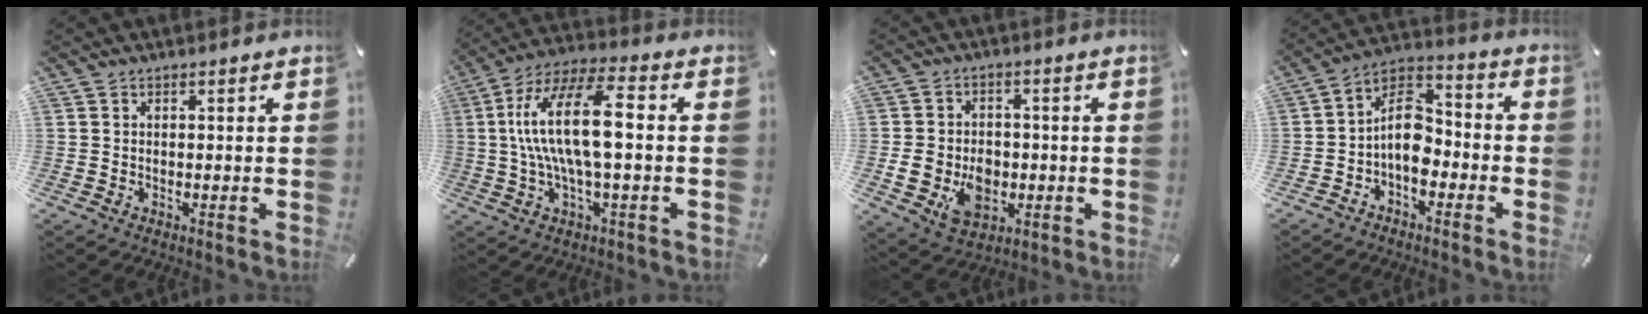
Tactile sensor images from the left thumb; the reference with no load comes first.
{"total": 17.7, "force": [0.8, 6.1, 16.6], "torque": [-0.341, 0.000, 0.003]}
{"total": 11.1, "force": [-2.2, 8.7, 6.5], "torque": [-0.117, 0.003, -0.039]}
{"total": 10.7, "force": [-3.2, 7.2, 7.2], "torque": [-0.134, 0.017, -0.057]}